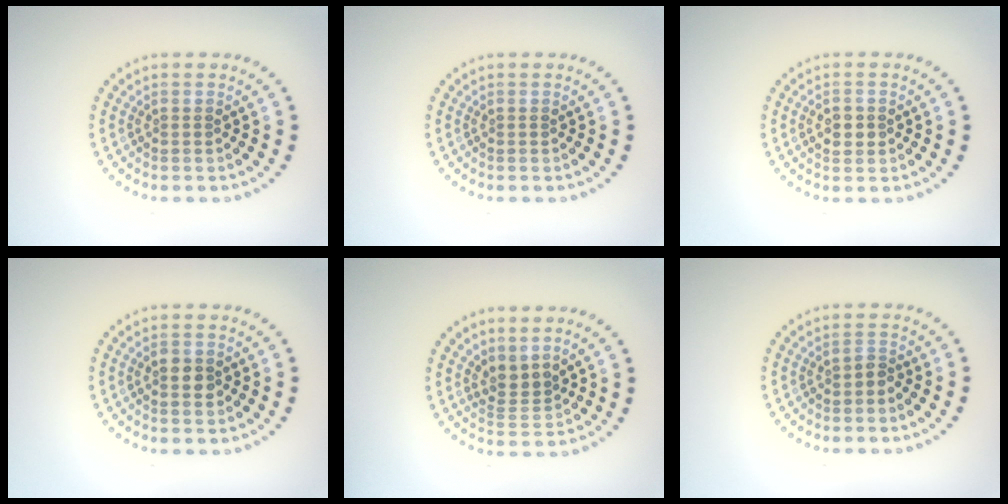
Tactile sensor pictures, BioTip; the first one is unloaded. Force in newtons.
{"total": 0.0}
{"total": 2.2, "press": 2.2, "slide": 0.1}
{"total": 2.2, "press": 2.2, "slide": 0.1}
{"total": 2.1, "press": 1.3, "slide": 1.6}
{"total": 1.0, "press": 0.8, "slide": 0.6}